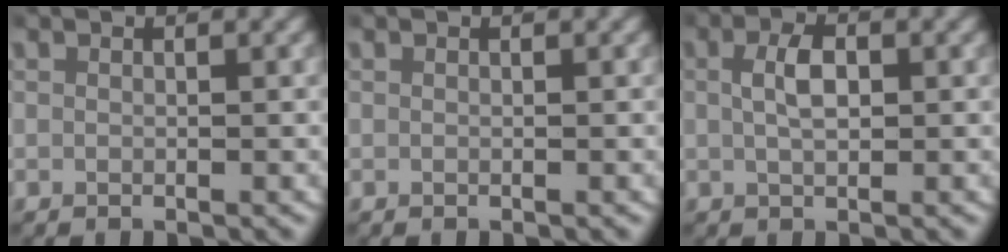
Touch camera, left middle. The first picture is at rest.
{"total": 0.0}
{"total": 2.5, "force": [0.3, 1.3, 2.2], "torque": [-0.040, 0.001, 0.005]}